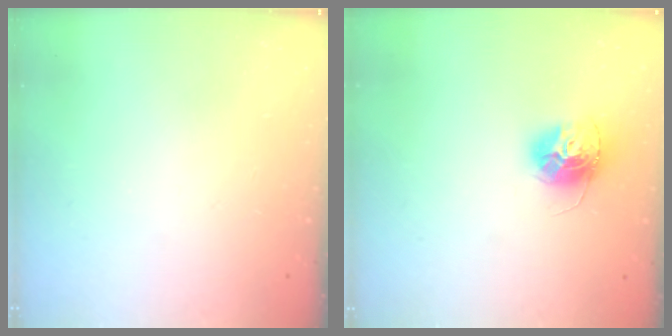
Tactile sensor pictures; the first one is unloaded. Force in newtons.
{"total": 13.4, "press": 13.4, "slide": 1.2}